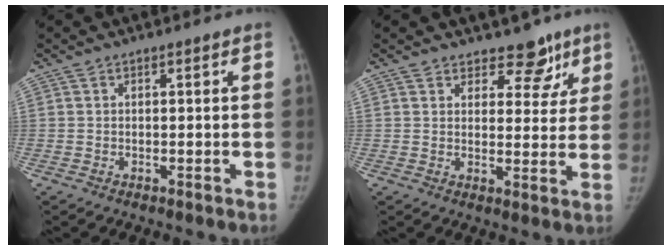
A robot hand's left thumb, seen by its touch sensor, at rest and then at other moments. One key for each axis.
{"total": 7.0, "fx": 5.2, "fy": 4.1, "fz": 2.2, "tx": 0.014, "ty": -0.029, "tz": 0.066}